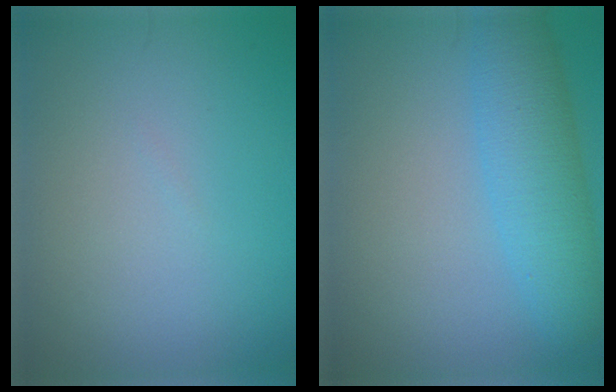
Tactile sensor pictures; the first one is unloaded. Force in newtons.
{"total": 5.6, "press": 5.6, "slide": 0.2}